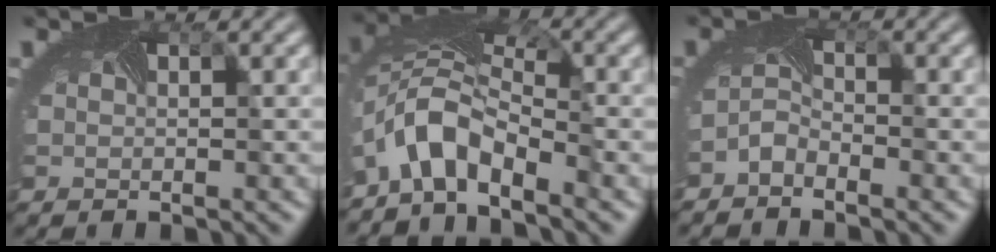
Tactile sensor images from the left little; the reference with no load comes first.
{"total": 5.0, "force": [-3.6, 1.8, 2.9], "torque": [-0.060, -0.003, -0.083]}
{"total": 1.9, "force": [-1.8, 0.5, 0.3], "torque": [-0.017, 0.001, -0.040]}